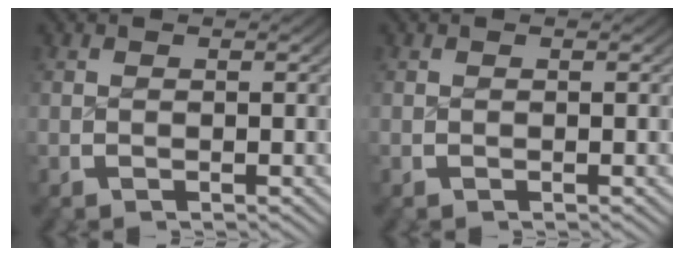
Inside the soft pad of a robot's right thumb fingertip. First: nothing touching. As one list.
[{"total": 0.0}]